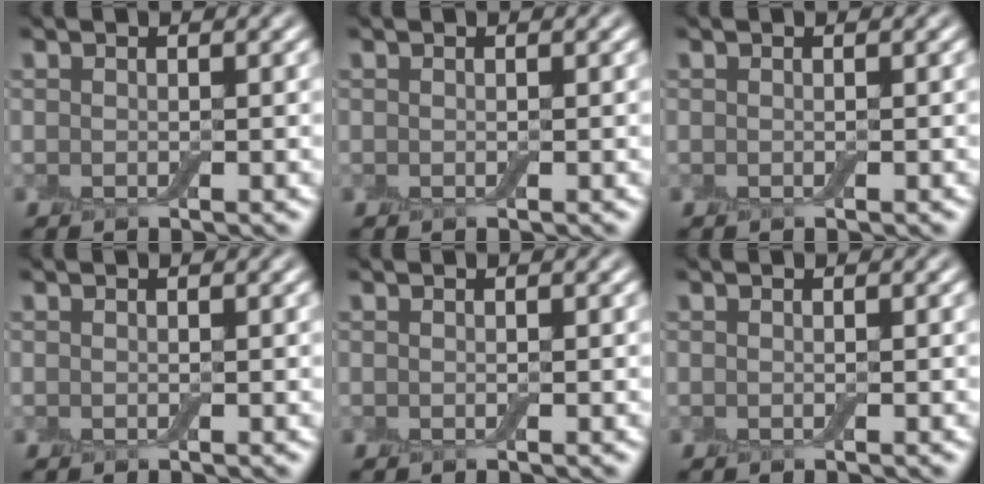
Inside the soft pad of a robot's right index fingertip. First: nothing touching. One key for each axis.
{"total": 0.0}
{"total": 0.0}
{"total": 0.0}
{"total": 0.0}
{"total": 0.0}